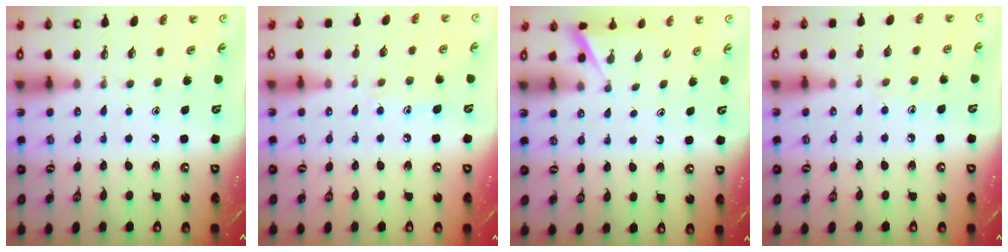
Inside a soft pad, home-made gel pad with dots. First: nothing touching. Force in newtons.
{"total": 6.5, "press": 6.5, "slide": 0.6}
{"total": 2.4, "press": 2.4, "slide": 0.3}
{"total": 5.0, "press": 5.0, "slide": 0.5}